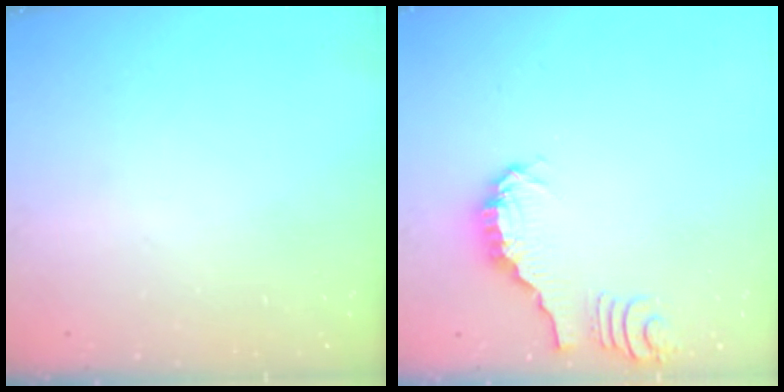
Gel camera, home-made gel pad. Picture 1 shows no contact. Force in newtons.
{"total": 1.3, "press": 1.3, "slide": 0.3}